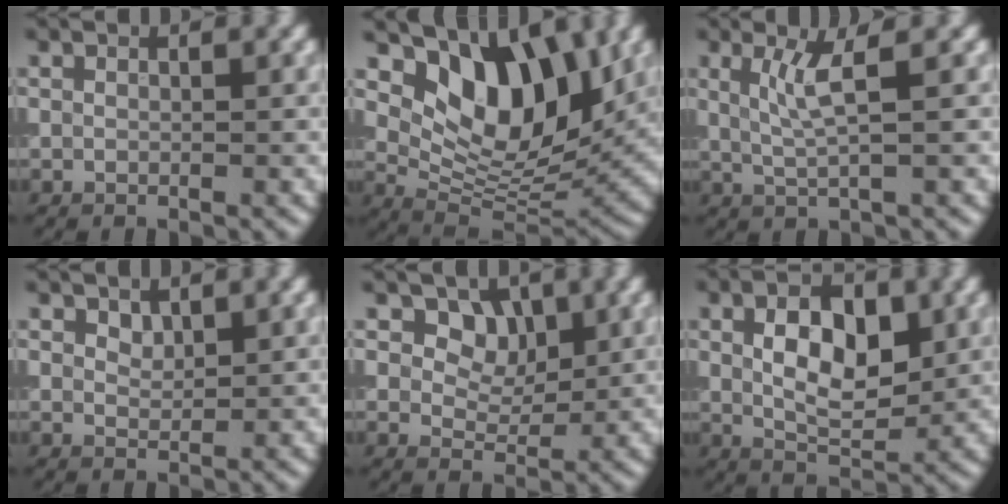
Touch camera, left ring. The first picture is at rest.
{"total": 9.6, "force": [4.5, 5.2, 6.6], "torque": [-0.100, -0.011, 0.078]}
{"total": 3.0, "force": [0.9, 0.5, 2.8], "torque": [-0.056, -0.003, 0.021]}
{"total": 1.0, "force": [0.8, 0.5, 0.4], "torque": [-0.009, -0.002, 0.019]}
{"total": 4.3, "force": [2.1, 3.0, 2.2], "torque": [-0.037, -0.017, 0.041]}
{"total": 6.1, "force": [1.1, 3.4, 5.0], "torque": [-0.083, 0.002, 0.020]}